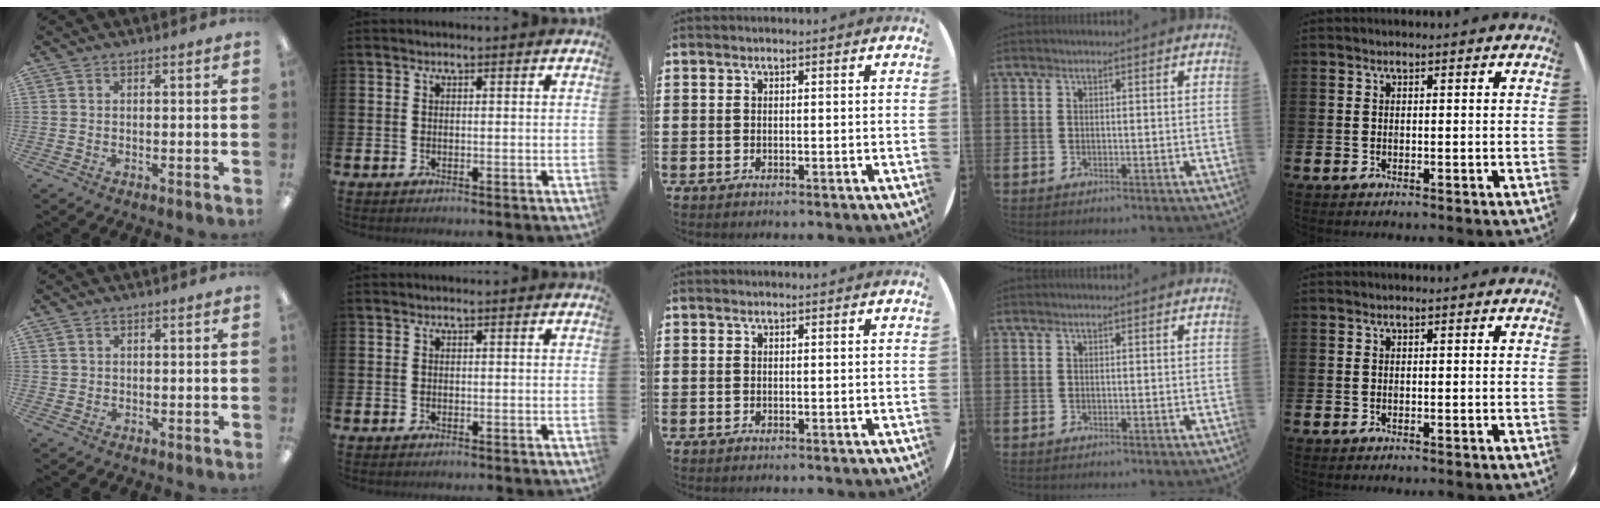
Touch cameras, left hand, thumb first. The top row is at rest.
{"thumb": {"total": 1.2, "force": [0.5, 1.1, 0.1], "torque": [-0.003, 0.003, 0.009]}}